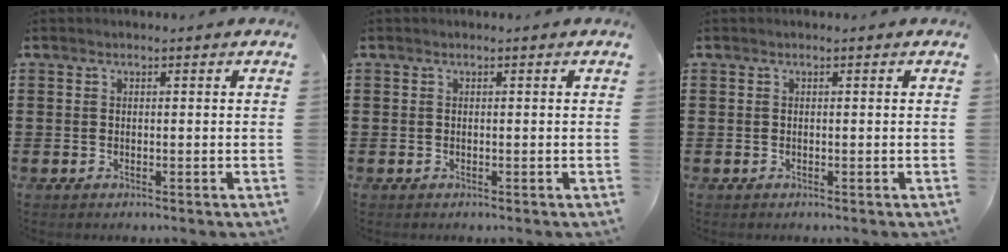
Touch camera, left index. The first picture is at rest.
{"total": 0.0}
{"total": 0.0}